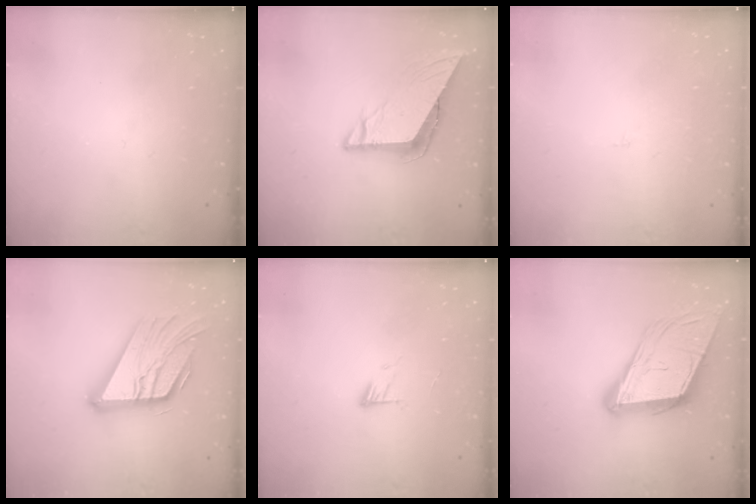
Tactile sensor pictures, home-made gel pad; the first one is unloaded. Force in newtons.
{"total": 8.8, "press": 8.8, "slide": 0.9}
{"total": 1.6, "press": 1.6, "slide": 0.1}
{"total": 21.7, "press": 21.6, "slide": 1.9}
{"total": 6.2, "press": 6.2, "slide": 0.6}
{"total": 16.6, "press": 16.1, "slide": 4.0}